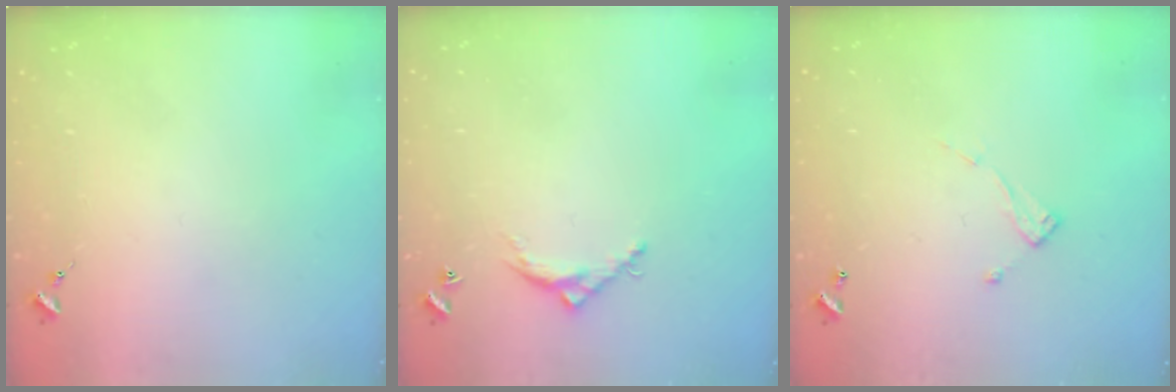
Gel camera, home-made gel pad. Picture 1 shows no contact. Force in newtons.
{"total": 6.0, "press": 6.0, "slide": 0.3}
{"total": 6.6, "press": 6.6, "slide": 0.1}